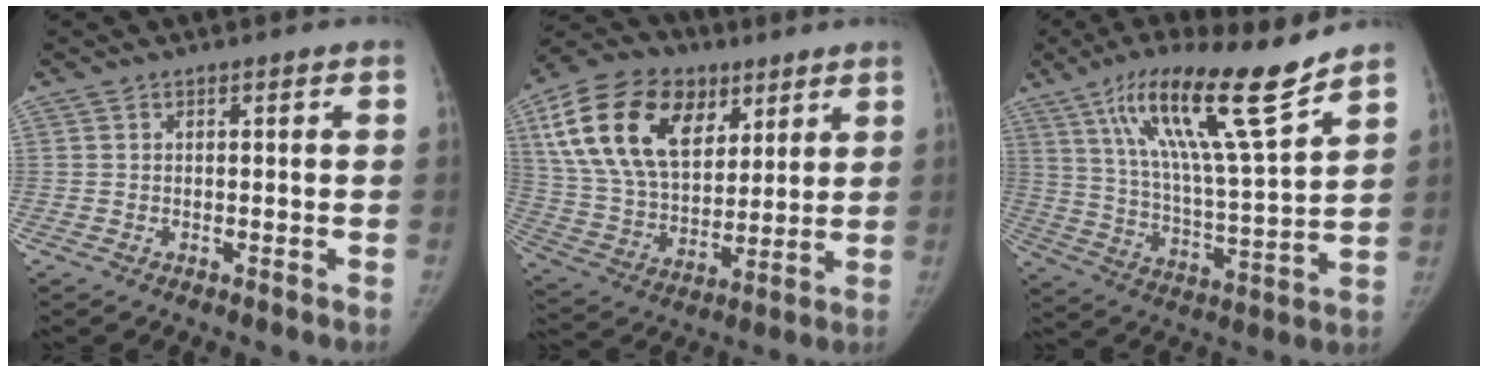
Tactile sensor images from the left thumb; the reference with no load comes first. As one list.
[{"total": 24.1, "force": [10.2, 15.4, 15.4], "torque": [-0.276, -0.010, 0.183]}, {"total": 19.2, "force": [12.6, 1.8, 14.3], "torque": [-0.228, -0.066, 0.219]}]